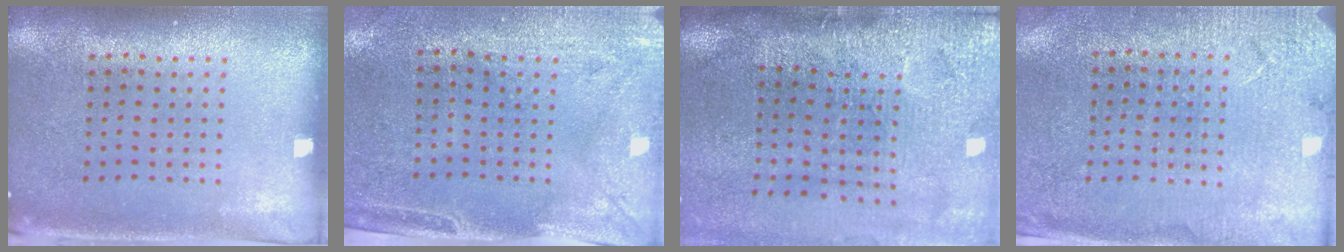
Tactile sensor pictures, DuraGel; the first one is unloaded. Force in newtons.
{"total": 3.0, "press": 2.4, "slide": 1.7}
{"total": 4.7, "press": 3.7, "slide": 2.9}
{"total": 2.7, "press": 2.7, "slide": 0.2}